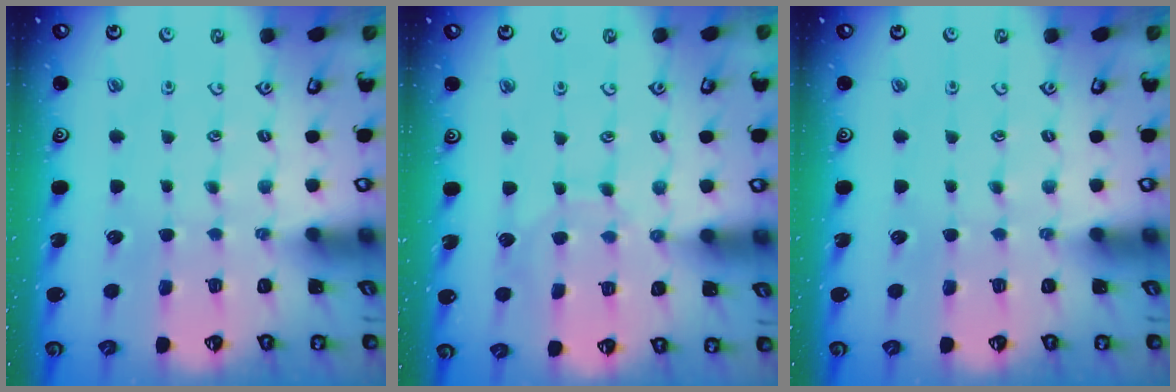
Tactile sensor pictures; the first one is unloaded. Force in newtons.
{"total": 6.3, "press": 6.3, "slide": 0.1}
{"total": 0.0}